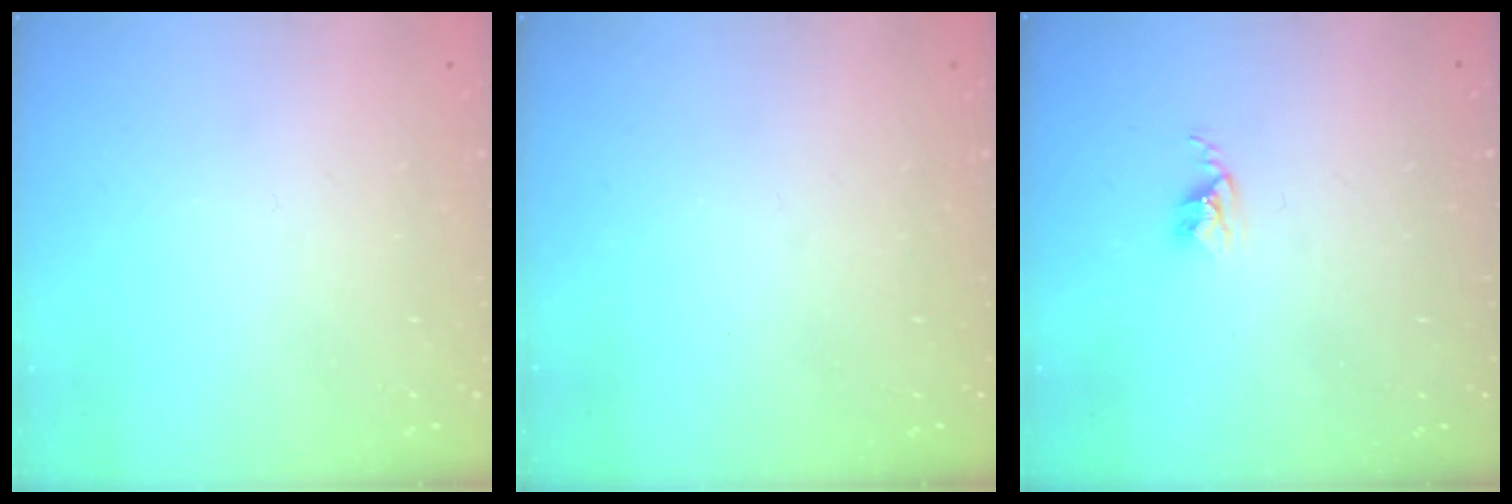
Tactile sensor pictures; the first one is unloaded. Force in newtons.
{"total": 0.0}
{"total": 2.6, "press": 2.6, "slide": 0.4}